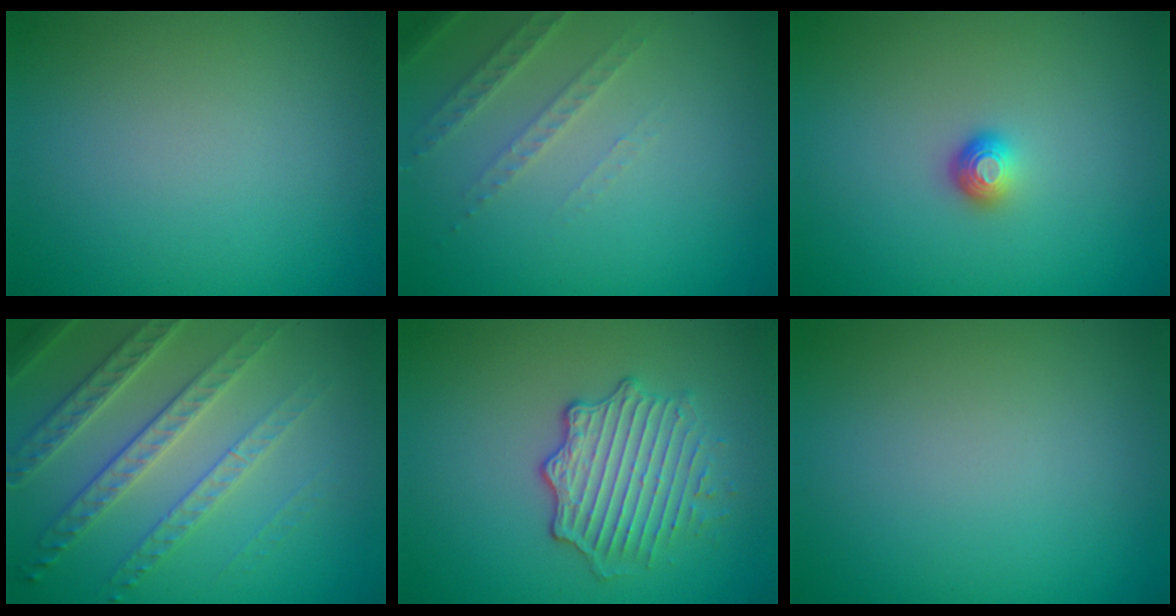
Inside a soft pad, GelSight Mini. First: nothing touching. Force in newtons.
{"total": 2.2, "press": 2.1, "slide": 0.7}
{"total": 1.5, "press": 1.1, "slide": 1.1}
{"total": 5.3, "press": 4.2, "slide": 3.2}
{"total": 4.4, "press": 3.4, "slide": 2.8}
{"total": 0.0}